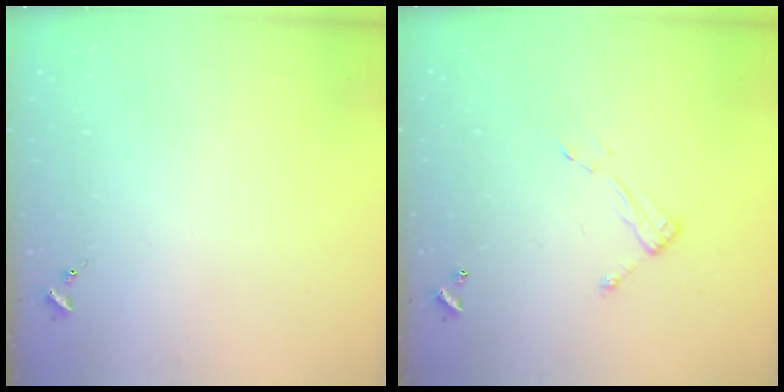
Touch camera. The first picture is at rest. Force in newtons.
{"total": 6.6, "press": 6.6, "slide": 0.2}